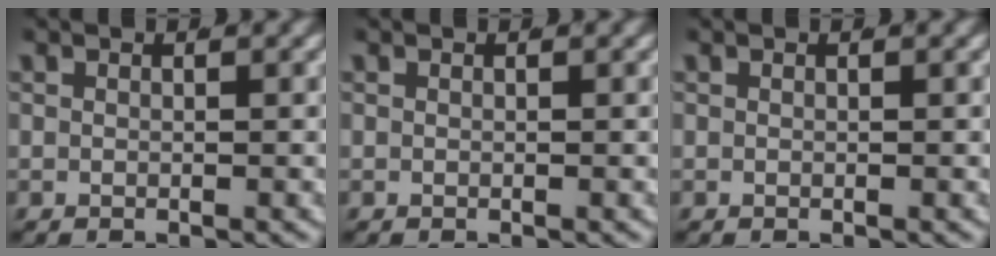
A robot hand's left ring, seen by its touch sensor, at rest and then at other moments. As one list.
[{"total": 0.0}, {"total": 0.0}]